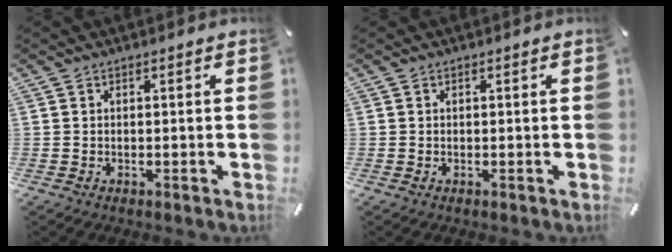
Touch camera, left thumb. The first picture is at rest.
{"total": 0.0}